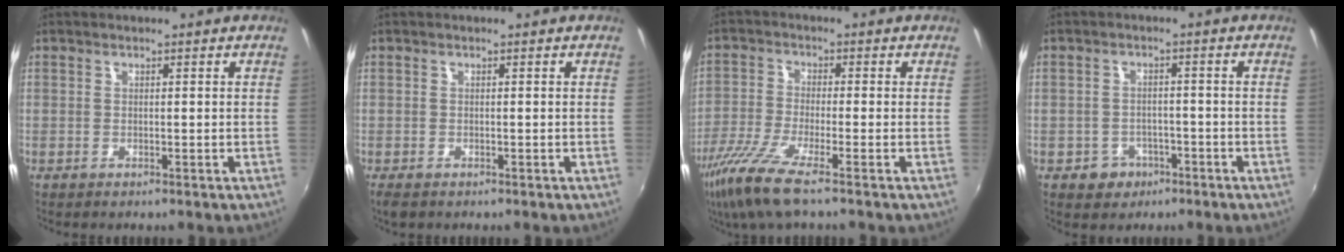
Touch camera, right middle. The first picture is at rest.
{"total": 2.3, "force": [-1.6, 1.2, 1.3], "torque": [-0.026, -0.013, -0.024]}
{"total": 9.2, "force": [-6.3, 0.6, 6.7], "torque": [-0.158, -0.029, -0.125]}
{"total": 5.1, "force": [-2.7, 4.2, 1.0], "torque": [-0.036, 0.008, -0.033]}